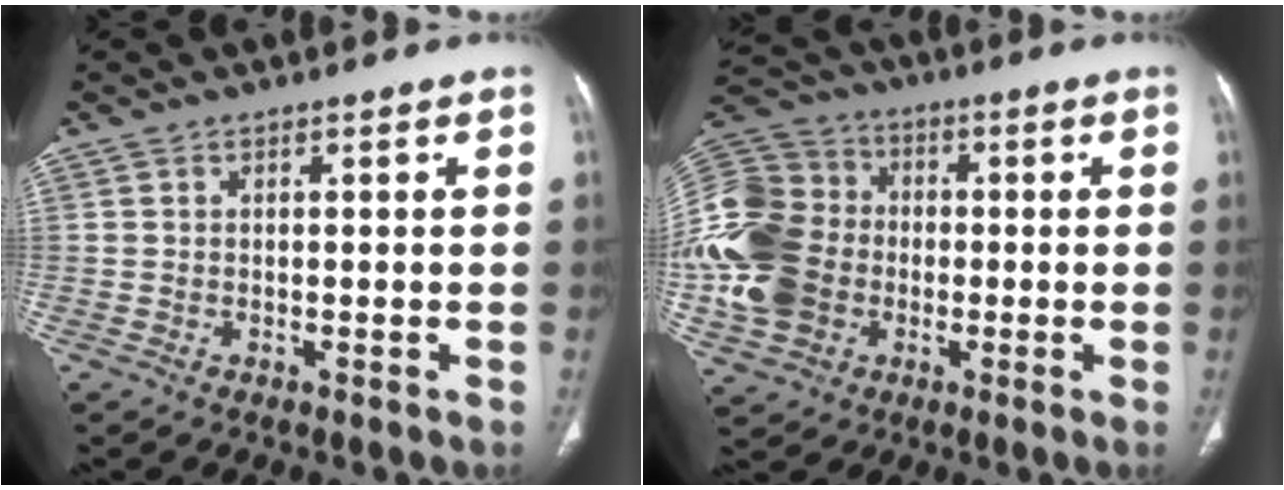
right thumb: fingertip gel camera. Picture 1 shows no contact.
{"total": 21.0, "force": [-3.0, 17.0, 11.9], "torque": [-0.269, 0.024, -0.054]}